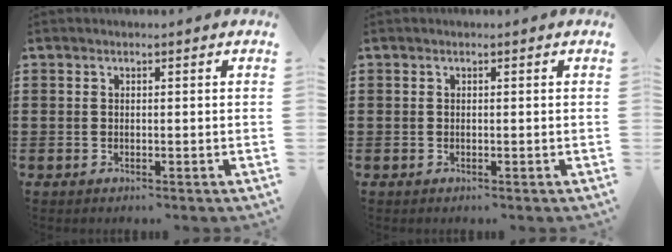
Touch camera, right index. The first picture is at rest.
{"total": 0.0}